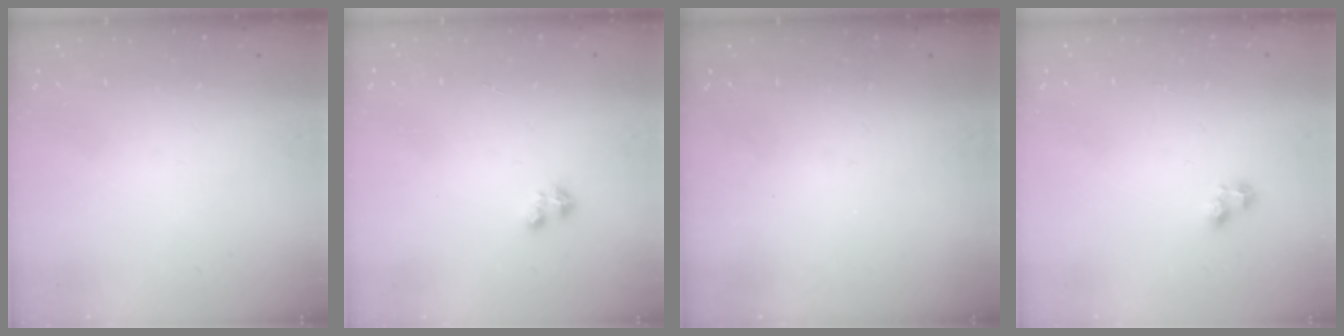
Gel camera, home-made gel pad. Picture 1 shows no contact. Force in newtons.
{"total": 1.8, "press": 1.8, "slide": 0.4}
{"total": 0.0}
{"total": 2.5, "press": 2.5, "slide": 0.2}